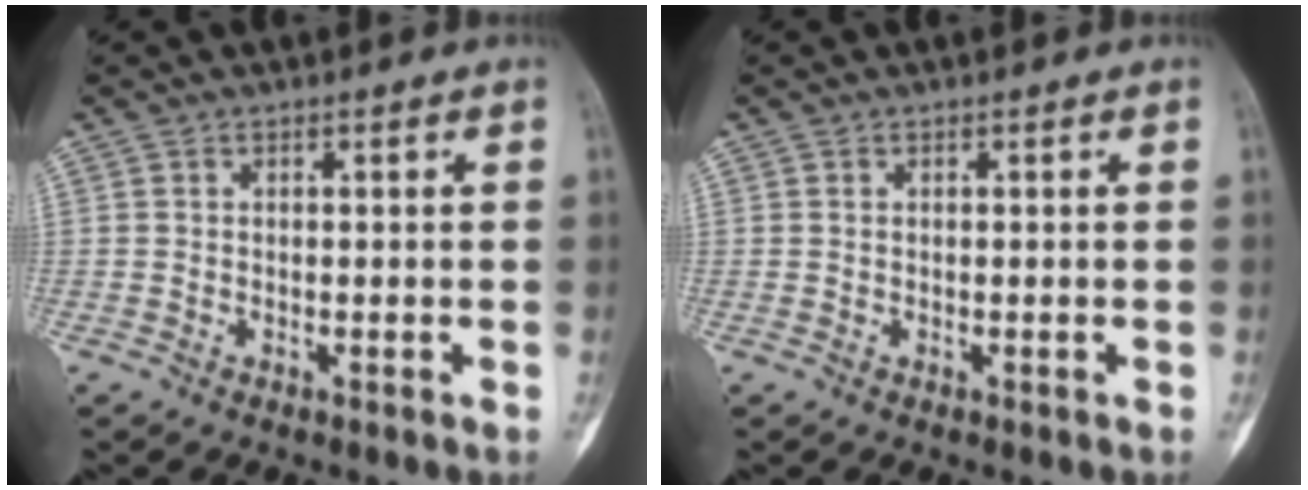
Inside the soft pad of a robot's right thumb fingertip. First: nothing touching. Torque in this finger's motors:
{"motor_torque": [-0.01, 0.00, -0.20, -0.16, -0.06]}